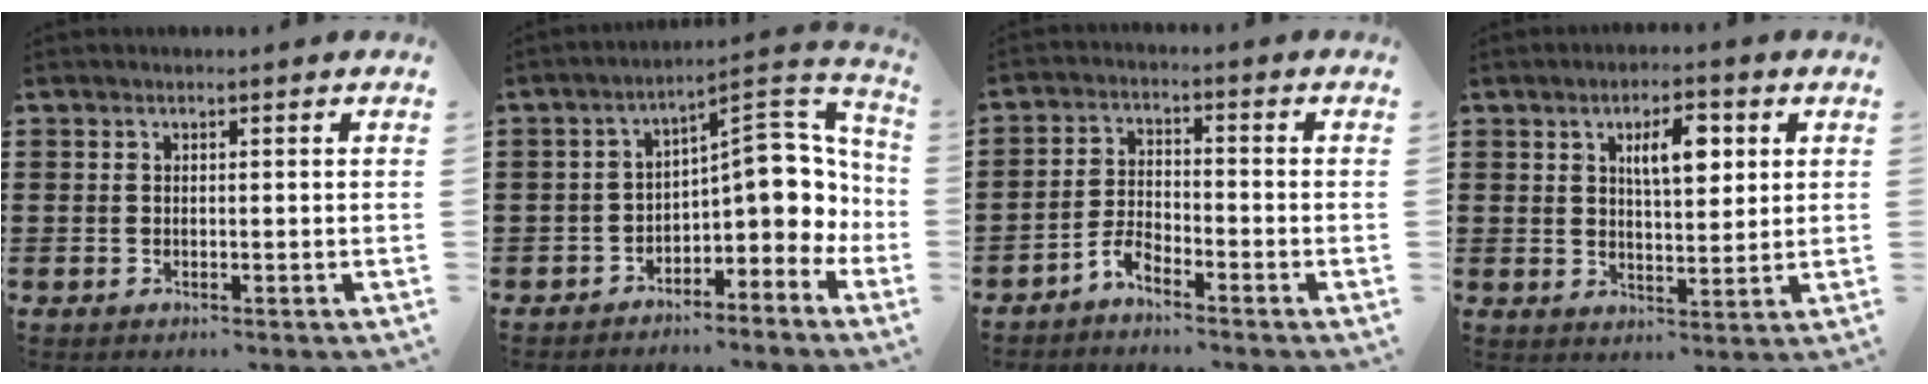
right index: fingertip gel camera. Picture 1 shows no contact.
{"total": 8.7, "force": [-1.1, 4.4, 7.5], "torque": [-0.099, -0.010, -0.026]}
{"total": 3.4, "force": [-3.2, 0.7, 1.0], "torque": [-0.035, 0.005, -0.069]}
{"total": 6.1, "force": [2.1, 2.3, 5.2], "torque": [-0.092, 0.004, 0.031]}